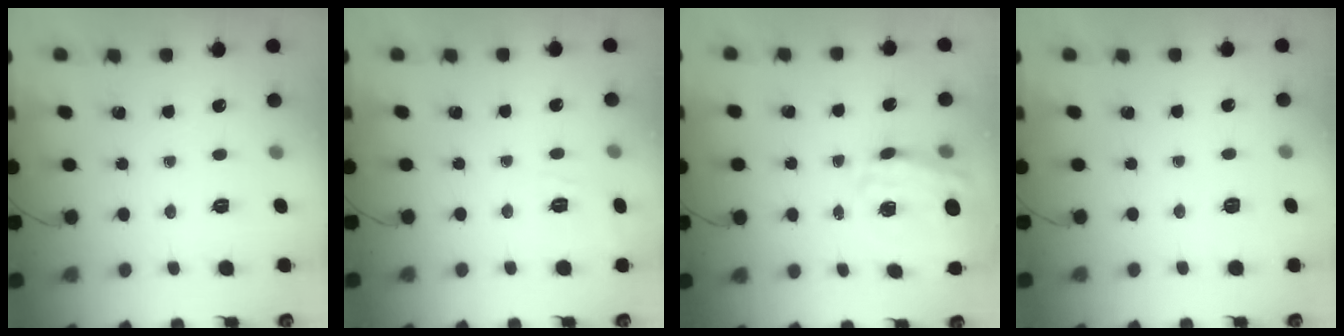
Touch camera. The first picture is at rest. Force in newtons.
{"total": 8.4, "press": 8.2, "slide": 1.5}
{"total": 15.6, "press": 15.2, "slide": 3.7}
{"total": 1.6, "press": 0.2, "slide": 1.6}